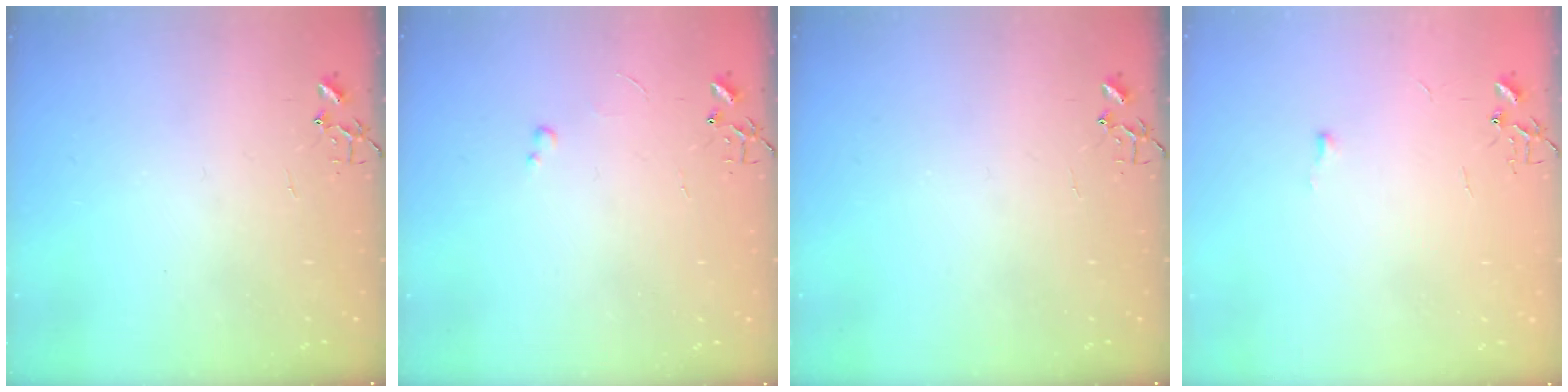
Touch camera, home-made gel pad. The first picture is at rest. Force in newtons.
{"total": 2.0, "press": 2.0, "slide": 0.3}
{"total": 0.0}
{"total": 3.0, "press": 2.9, "slide": 0.4}